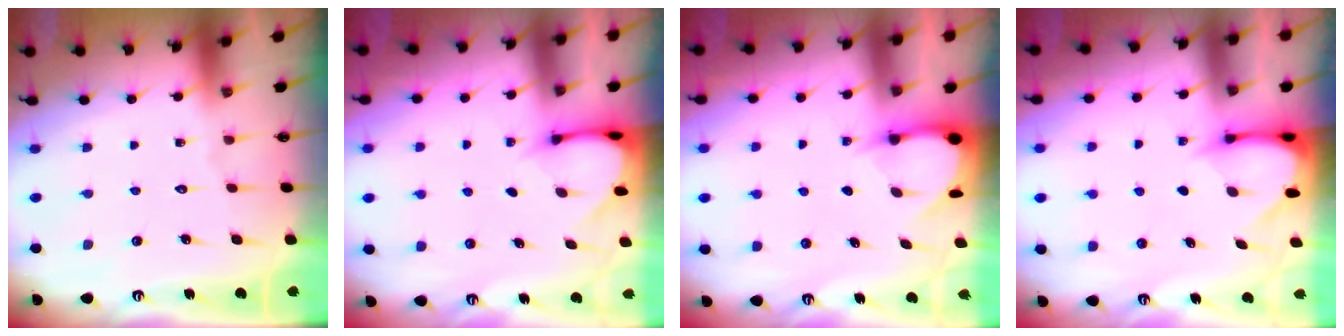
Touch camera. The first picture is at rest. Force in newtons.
{"total": 3.0, "press": 3.0, "slide": 0.2}
{"total": 3.3, "press": 3.3, "slide": 0.4}
{"total": 3.3, "press": 3.3, "slide": 0.3}